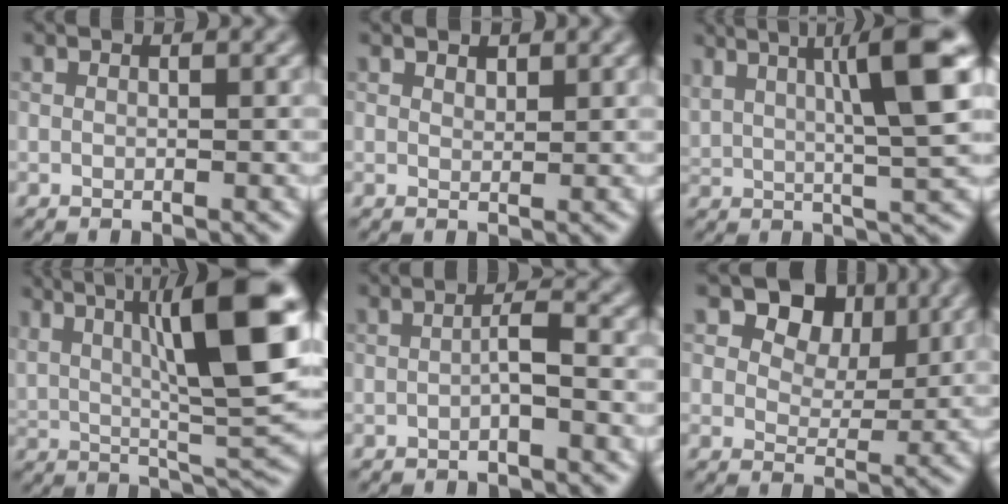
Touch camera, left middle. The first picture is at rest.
{"total": 0.7, "force": [0.7, 0.3, 0.0], "torque": [-0.006, 0.002, 0.019]}
{"total": 8.6, "force": [3.1, 1.5, 7.9], "torque": [-0.118, 0.015, 0.063]}
{"total": 12.1, "force": [4.0, 3.8, 10.7], "torque": [-0.170, 0.011, 0.073]}
{"total": 1.6, "force": [-0.8, 0.0, 1.4], "torque": [-0.031, 0.011, -0.011]}
{"total": 5.7, "force": [3.1, 3.8, 2.8], "torque": [-0.056, -0.005, 0.060]}